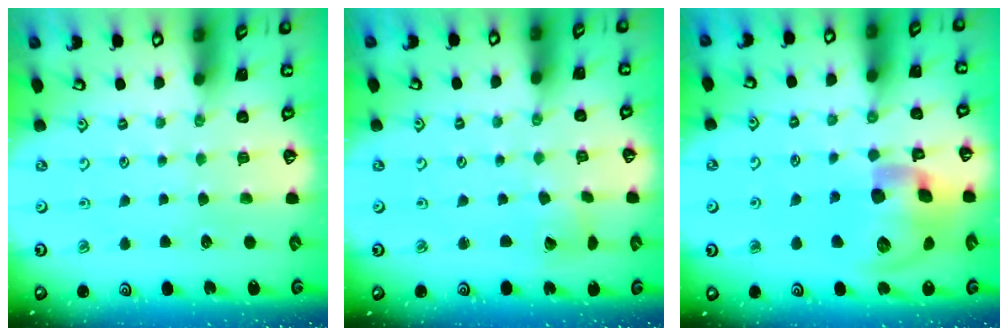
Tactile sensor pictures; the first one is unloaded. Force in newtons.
{"total": 2.8, "press": 2.8, "slide": 0.3}
{"total": 19.2, "press": 19.0, "slide": 3.0}